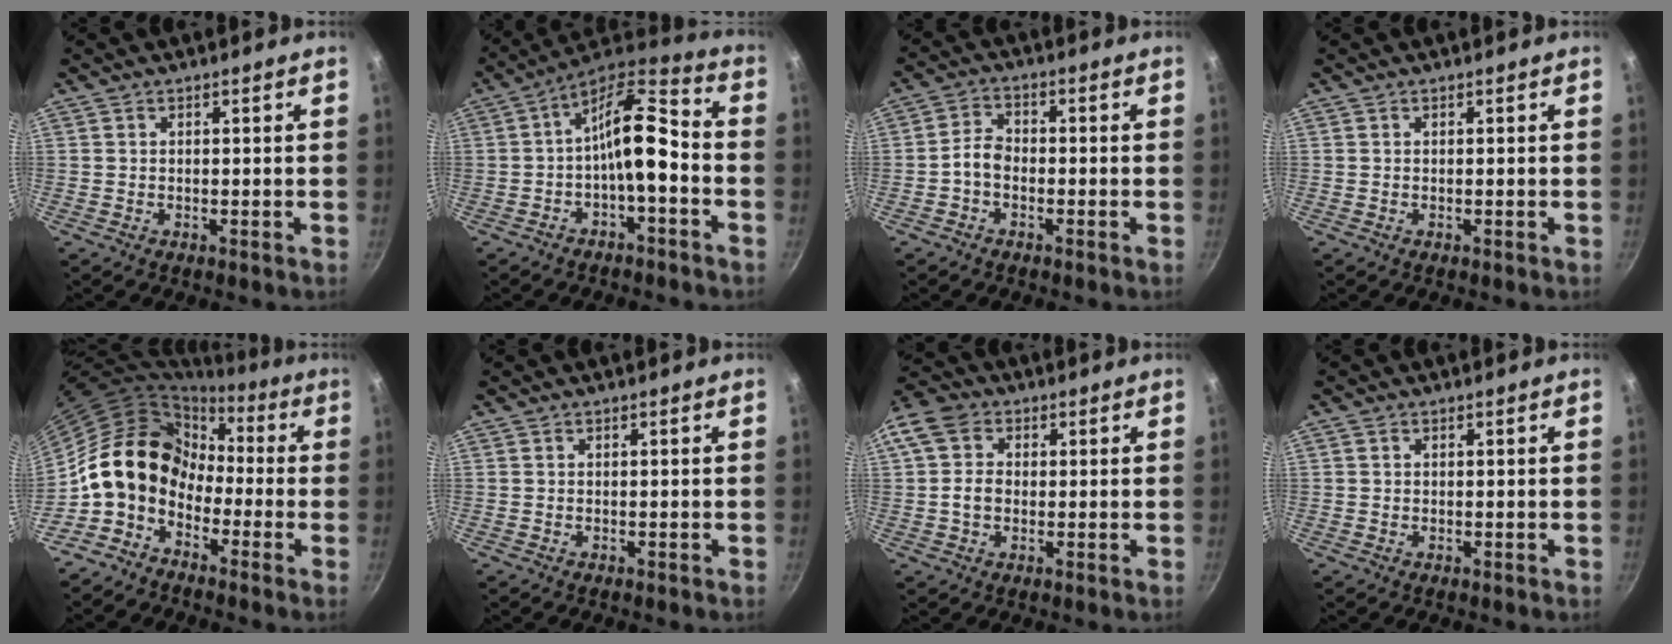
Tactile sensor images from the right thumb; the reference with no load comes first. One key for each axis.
{"total": 12.1, "fx": -2.7, "fy": 4.8, "fz": 10.7, "tx": -0.179, "ty": 0.054, "tz": -0.052}
{"total": 3.5, "fx": -1.5, "fy": 2.3, "fz": 2.2, "tx": -0.041, "ty": 0.026, "tz": -0.035}
{"total": 0.0}
{"total": 12.1, "fx": -2.9, "fy": 9.6, "fz": 6.9, "tx": -0.073, "ty": 0.044, "tz": -0.070}
{"total": 0.0}
{"total": 10.4, "fx": 1.0, "fy": 8.6, "fz": 5.8, "tx": -0.117, "ty": 0.026, "tz": 0.006}
{"total": 0.7, "fx": 0.3, "fy": 0.6, "fz": 0.2, "tx": -0.002, "ty": 0.003, "tz": 0.003}